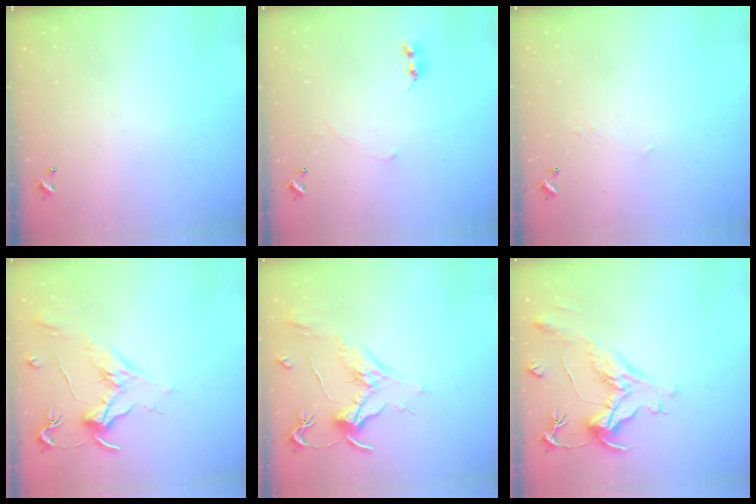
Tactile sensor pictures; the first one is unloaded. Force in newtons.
{"total": 0.7, "press": 0.4, "slide": 0.5}
{"total": 2.9, "press": 2.8, "slide": 0.4}
{"total": 2.0, "press": 1.8, "slide": 0.8}
{"total": 2.1, "press": 2.0, "slide": 0.8}
{"total": 1.6, "press": 0.1, "slide": 1.6}